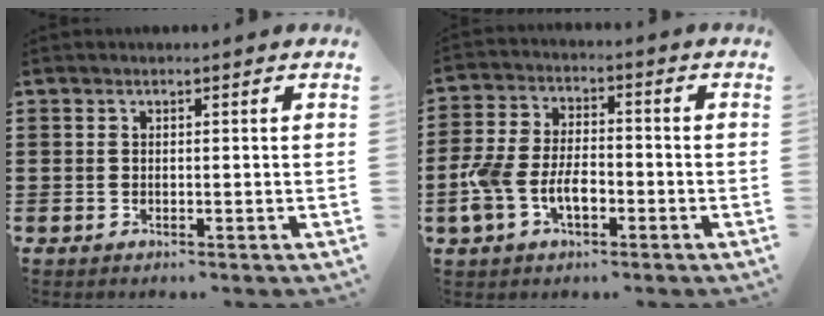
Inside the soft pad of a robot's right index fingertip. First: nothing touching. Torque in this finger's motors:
{"motor_torque": [0.55, -0.40, 0.66, 0.20]}